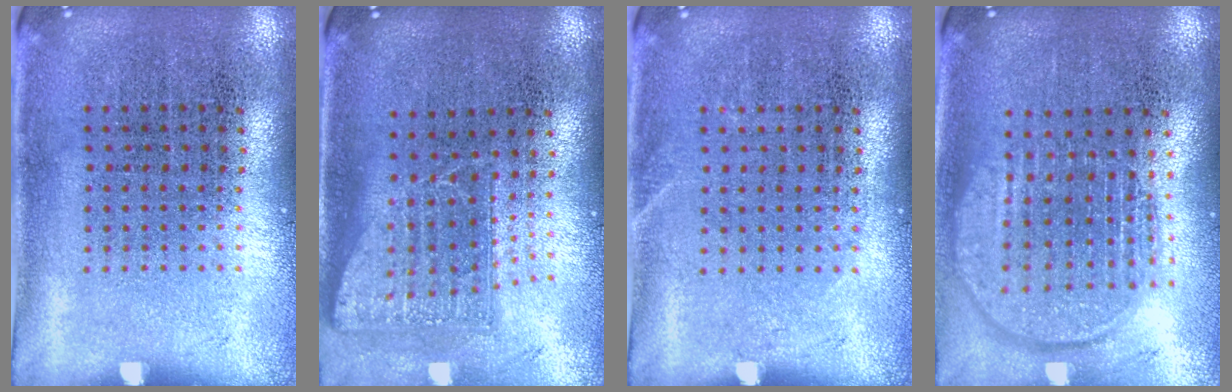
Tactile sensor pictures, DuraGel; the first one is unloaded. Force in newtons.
{"total": 1.7, "press": 1.3, "slide": 1.1}
{"total": 0.5, "press": 0.5, "slide": 0.1}
{"total": 1.9, "press": 1.6, "slide": 0.9}